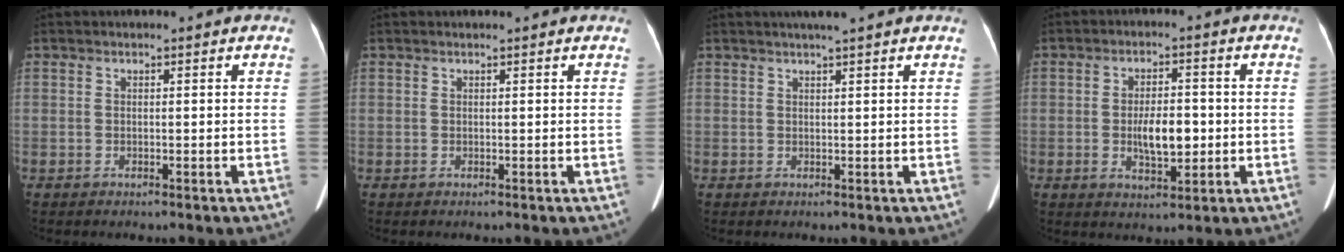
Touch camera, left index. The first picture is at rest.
{"total": 1.2, "force": [1.1, 0.0, 0.3], "torque": [-0.009, 0.011, 0.016]}
{"total": 3.9, "force": [3.2, -0.4, 2.2], "torque": [-0.031, 0.017, 0.042]}
{"total": 6.1, "force": [-0.8, 2.4, 5.6], "torque": [-0.102, 0.001, -0.011]}